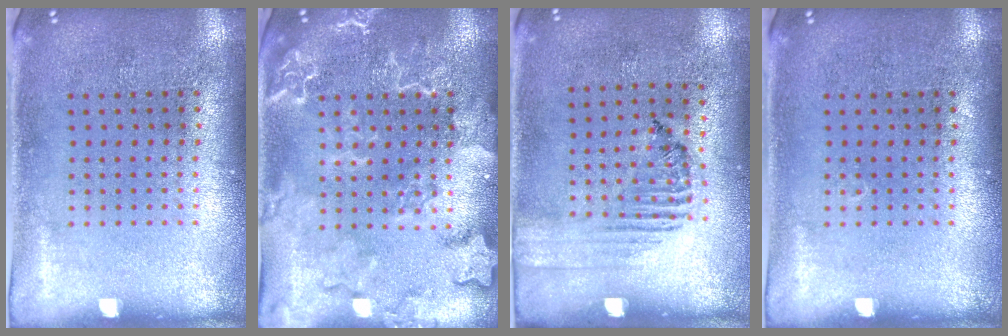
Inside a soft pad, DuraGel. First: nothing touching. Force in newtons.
{"total": 2.3, "press": 2.3, "slide": 0.2}
{"total": 1.5, "press": 1.1, "slide": 1.0}
{"total": 0.0}